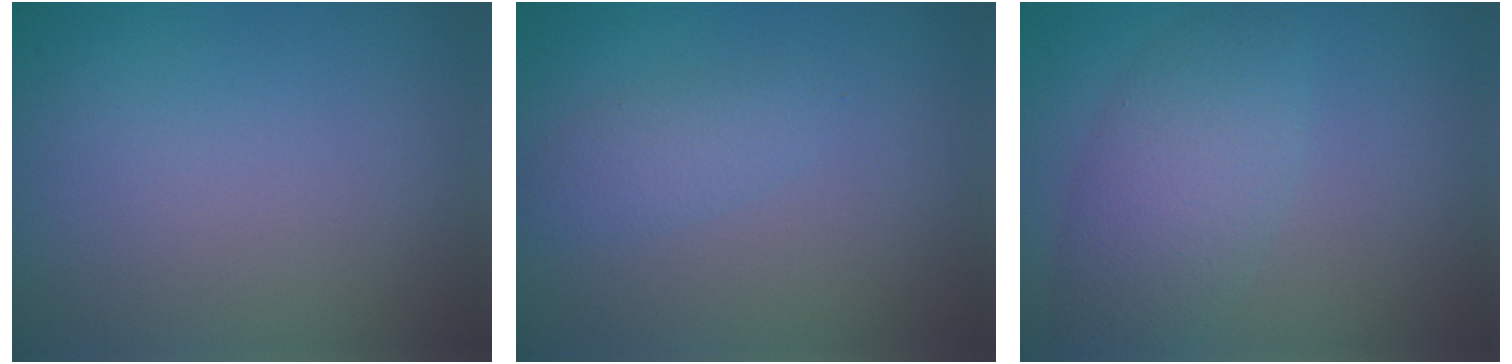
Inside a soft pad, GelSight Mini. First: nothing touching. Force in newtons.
{"total": 1.5, "press": 1.5, "slide": 0.1}
{"total": 4.5, "press": 4.5, "slide": 0.2}